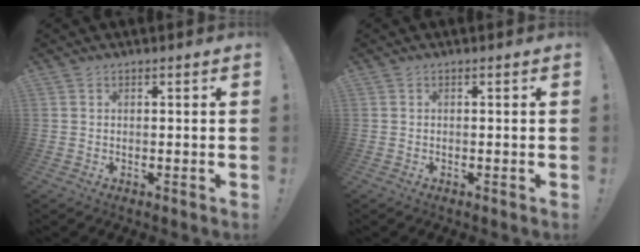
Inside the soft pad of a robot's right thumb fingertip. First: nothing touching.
{"total": 0.0}